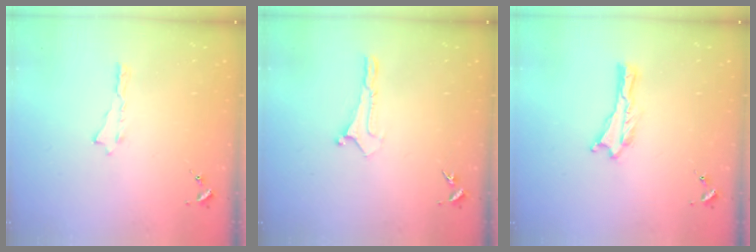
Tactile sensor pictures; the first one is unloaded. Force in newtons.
{"total": 0.0}
{"total": 0.0}